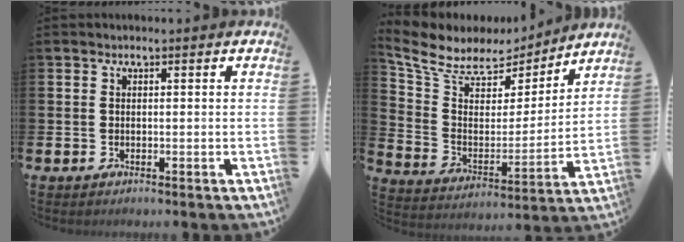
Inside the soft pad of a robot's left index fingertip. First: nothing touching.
{"total": 8.5, "force": [7.3, 3.9, 1.9], "torque": [-0.085, -0.051, 0.128]}